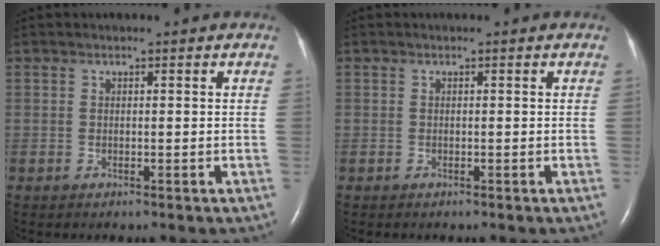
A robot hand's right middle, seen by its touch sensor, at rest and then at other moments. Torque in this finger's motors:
{"motor_torque": [-0.05, 0.01, -0.04, -0.01]}